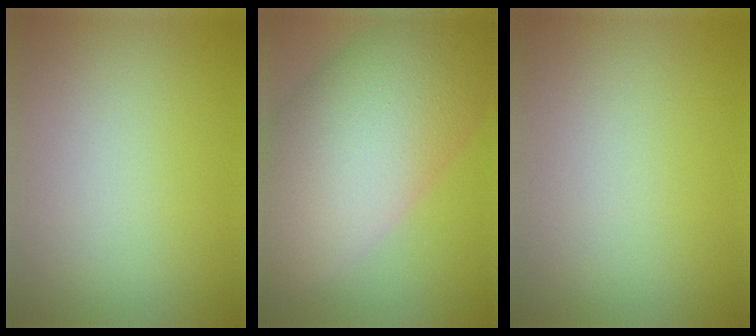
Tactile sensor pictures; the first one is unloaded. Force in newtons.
{"total": 14.5, "press": 14.5, "slide": 0.6}
{"total": 0.0}